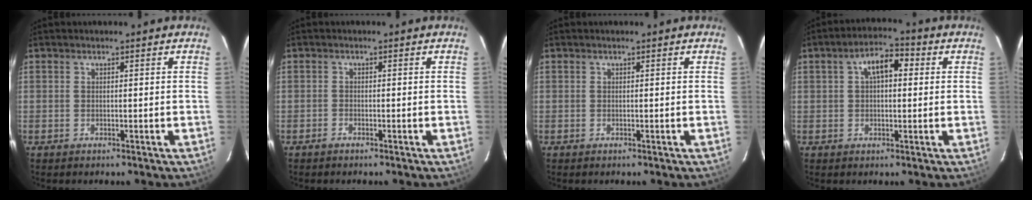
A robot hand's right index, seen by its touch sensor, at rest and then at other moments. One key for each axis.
{"total": 0.7, "fx": -0.6, "fy": 0.2, "fz": 0.0, "tx": -0.003, "ty": 0.002, "tz": -0.014}
{"total": 0.0}
{"total": 6.4, "fx": 1.5, "fy": 3.3, "fz": 5.2, "tx": -0.089, "ty": 0.026, "tz": 0.025}